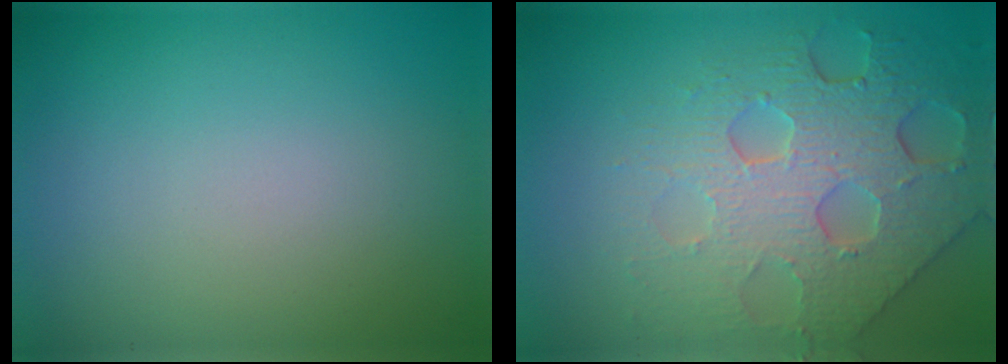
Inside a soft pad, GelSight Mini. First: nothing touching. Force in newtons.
{"total": 8.1, "press": 5.5, "slide": 6.0}